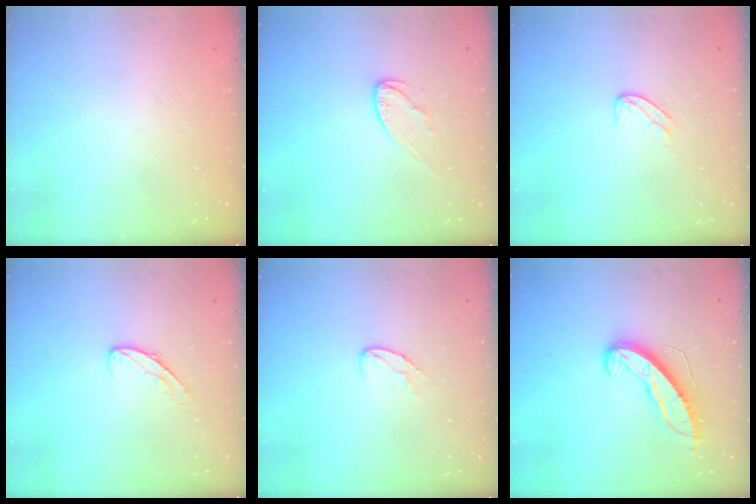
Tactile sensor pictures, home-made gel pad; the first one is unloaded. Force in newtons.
{"total": 6.9, "press": 6.9, "slide": 0.2}
{"total": 6.4, "press": 6.3, "slide": 0.6}
{"total": 5.1, "press": 5.1, "slide": 0.4}
{"total": 5.6, "press": 5.6, "slide": 0.5}
{"total": 11.0, "press": 11.0, "slide": 0.9}